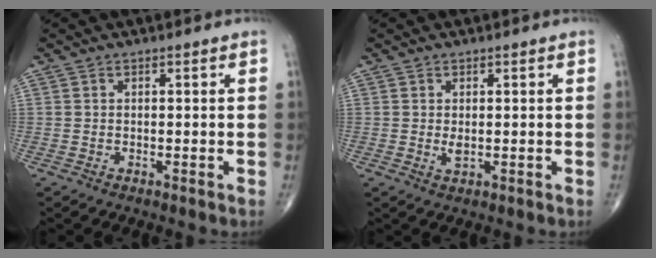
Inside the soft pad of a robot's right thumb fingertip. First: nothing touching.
{"total": 1.4, "force": [0.1, 0.6, 1.2], "torque": [-0.022, -0.005, 0.004]}